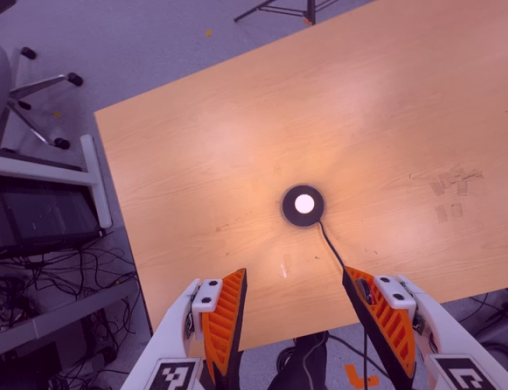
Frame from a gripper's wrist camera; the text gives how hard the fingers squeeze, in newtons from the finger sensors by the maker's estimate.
{"total": 0.0}